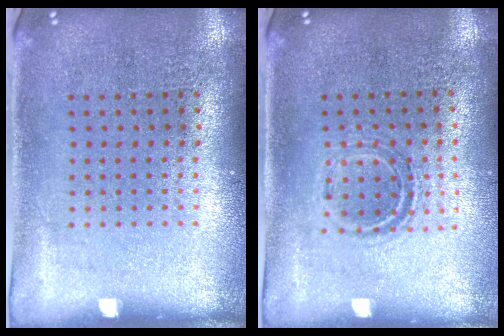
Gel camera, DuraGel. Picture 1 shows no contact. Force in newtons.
{"total": 1.0, "press": 1.0, "slide": 0.3}